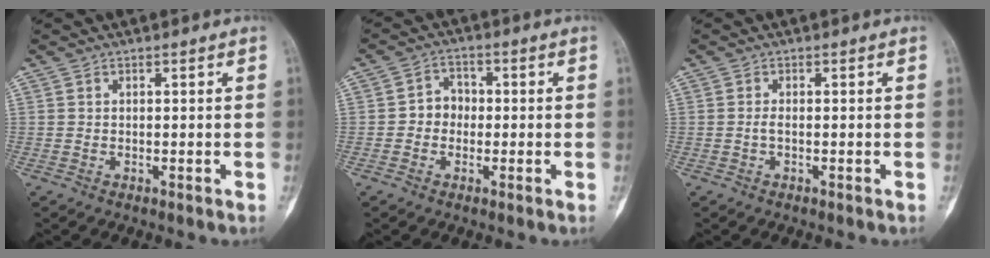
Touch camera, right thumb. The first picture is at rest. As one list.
[{"total": 4.2, "force": [-0.5, 3.7, 2.0], "torque": [-0.006, 0.017, -0.019]}, {"total": 0.8, "force": [-0.2, 0.2, 0.7], "torque": [-0.016, 0.000, -0.005]}]